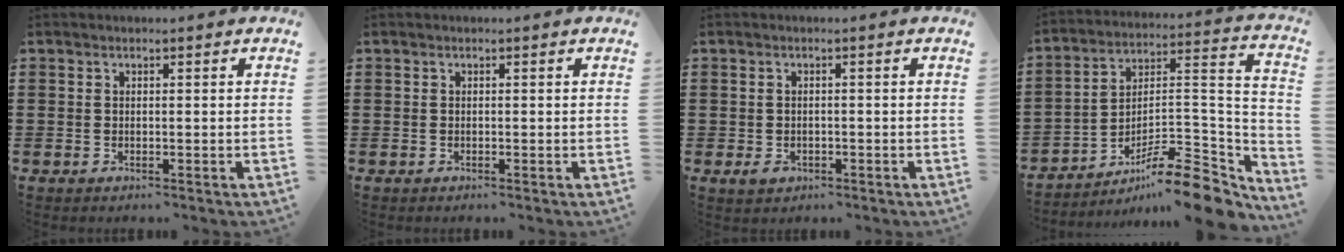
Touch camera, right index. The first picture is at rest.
{"total": 0.0}
{"total": 1.6, "force": [-0.5, 1.1, 1.1], "torque": [-0.024, 0.002, -0.011]}
{"total": 12.6, "force": [-9.5, 2.9, 7.8], "torque": [-0.103, 0.027, -0.176]}